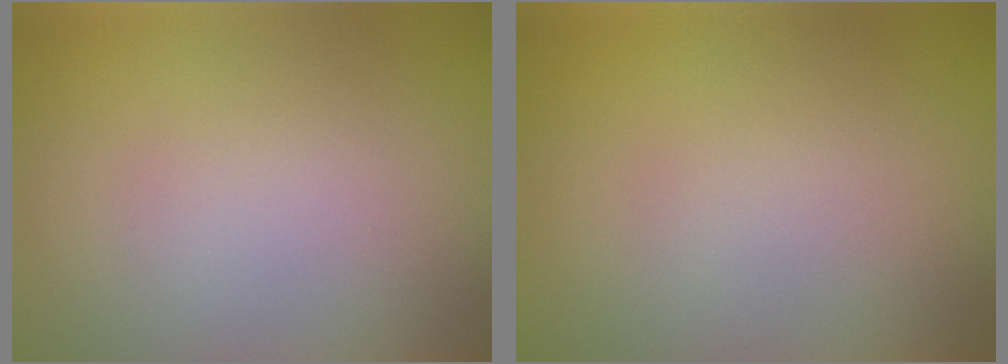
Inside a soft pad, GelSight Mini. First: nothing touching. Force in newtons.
{"total": 0.0}